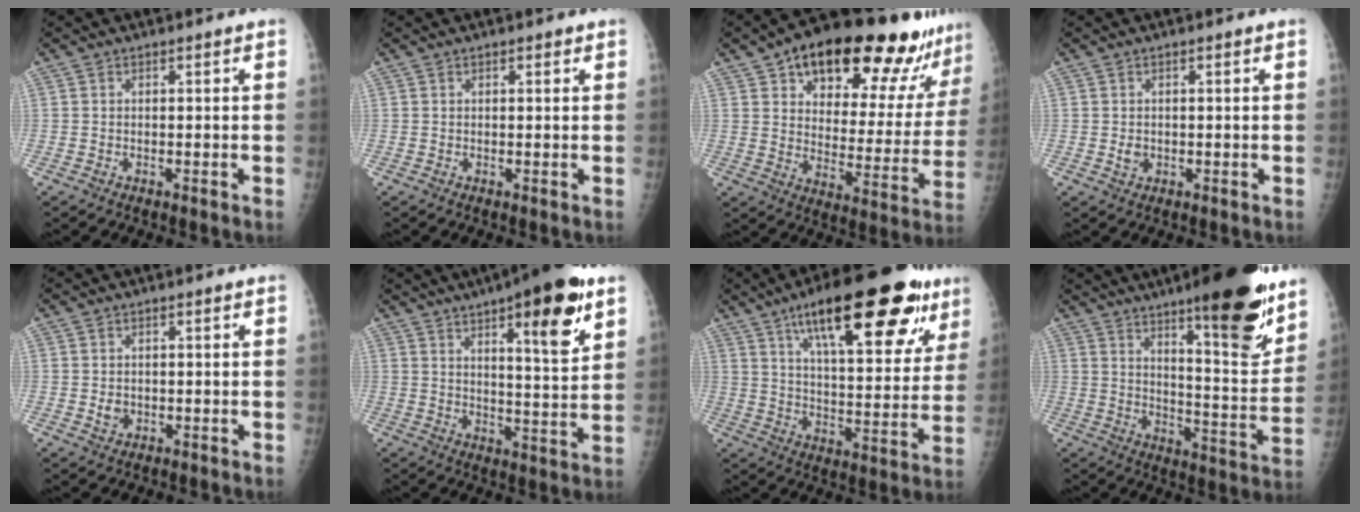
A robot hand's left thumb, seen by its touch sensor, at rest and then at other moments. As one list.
[{"total": 1.0, "force": [0.6, 0.5, 0.7], "torque": [-0.006, -0.001, 0.007]}, {"total": 26.7, "force": [17.9, 10.1, 17.0], "torque": [-0.202, -0.051, 0.252]}, {"total": 1.7, "force": [-0.1, 1.4, 0.9], "torque": [-0.008, 0.001, 0.003]}, {"total": 1.9, "force": [-0.1, 1.7, 1.0], "torque": [-0.009, 0.000, 0.004]}, {"total": 17.0, "force": [9.1, 4.3, 13.7], "torque": [-0.168, -0.042, 0.129]}, {"total": 27.9, "force": [15.4, 9.4, 21.2], "torque": [-0.281, -0.025, 0.234]}, {"total": 21.6, "force": [13.9, 4.4, 15.9], "torque": [-0.196, -0.081, 0.211]}]